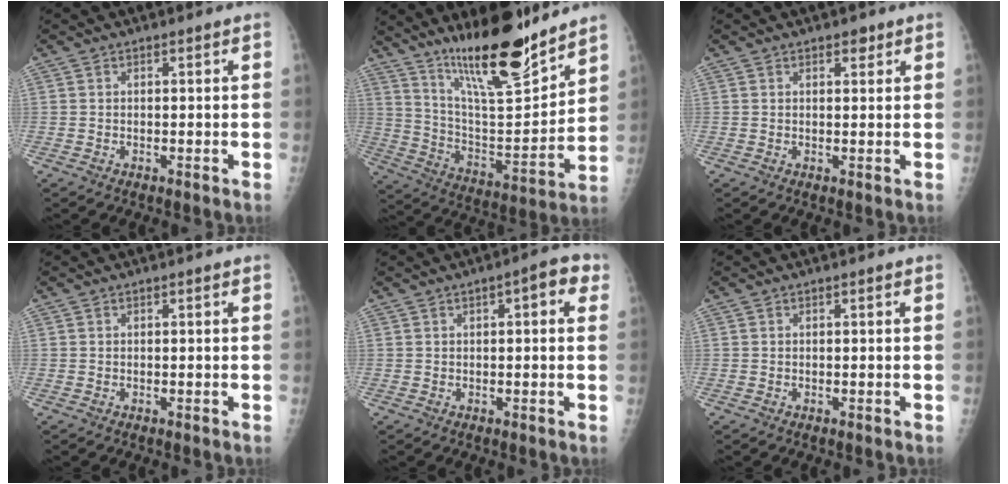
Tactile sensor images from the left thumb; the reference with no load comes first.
{"total": 20.3, "force": [15.5, 4.0, 12.4], "torque": [-0.173, -0.097, 0.272]}
{"total": 1.7, "force": [1.2, 0.9, 0.9], "torque": [-0.003, -0.006, 0.014]}
{"total": 0.0}
{"total": 5.0, "force": [1.8, 1.8, 4.2], "torque": [-0.043, 0.007, 0.015]}
{"total": 0.0}